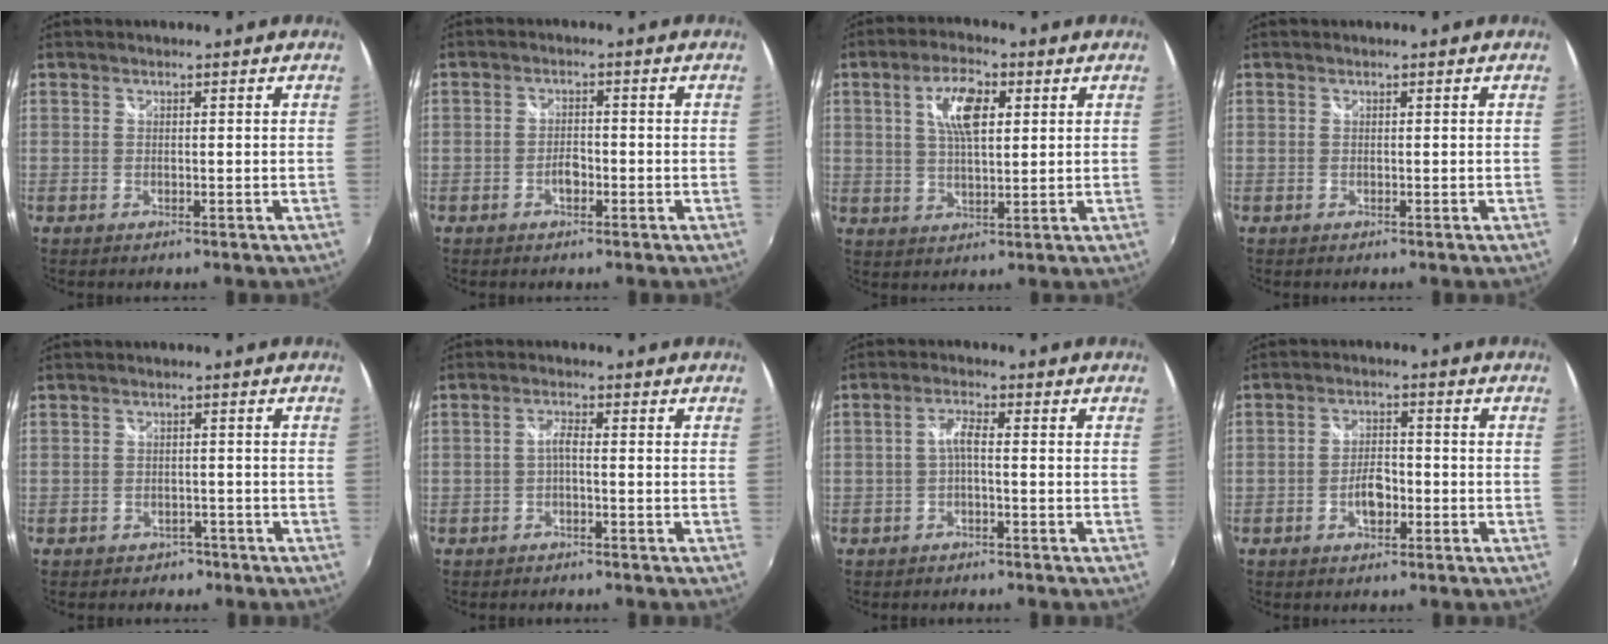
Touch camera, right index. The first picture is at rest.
{"total": 2.4, "force": [-1.2, 1.3, 1.6], "torque": [-0.031, 0.002, -0.022]}
{"total": 8.1, "force": [2.6, 3.3, 7.0], "torque": [-0.128, 0.011, 0.047]}
{"total": 0.0}
{"total": 3.7, "force": [-2.4, 2.6, 0.7], "torque": [-0.018, 0.002, -0.031]}
{"total": 1.9, "force": [-0.8, 0.2, 1.7], "torque": [-0.034, 0.005, -0.016]}
{"total": 2.6, "force": [-0.8, 0.3, 2.4], "torque": [-0.051, 0.006, -0.016]}
{"total": 4.7, "force": [-1.9, 2.5, 3.5], "torque": [-0.068, 0.004, -0.030]}